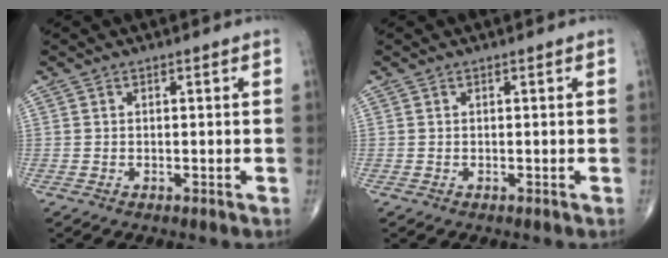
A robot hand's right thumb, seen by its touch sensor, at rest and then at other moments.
{"total": 0.0}